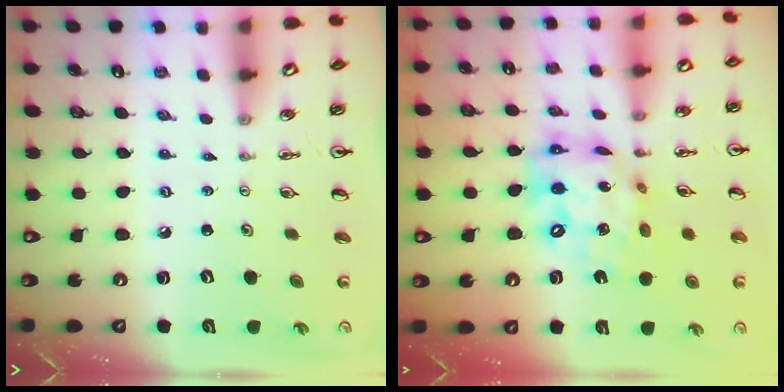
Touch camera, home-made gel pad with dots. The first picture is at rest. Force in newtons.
{"total": 17.3, "press": 17.2, "slide": 2.0}